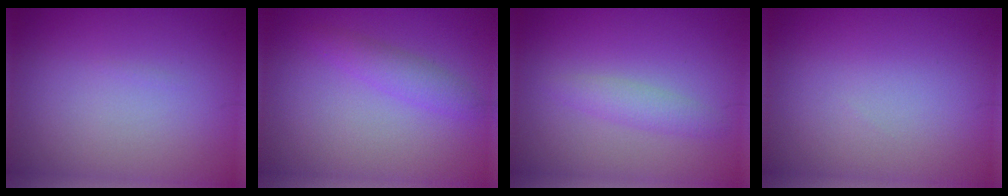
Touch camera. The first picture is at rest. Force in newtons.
{"total": 2.0, "press": 2.0, "slide": 0.1}
{"total": 1.7, "press": 1.7, "slide": 0.1}
{"total": 0.0}